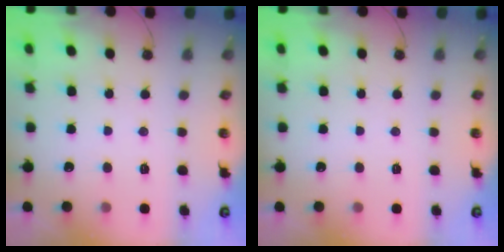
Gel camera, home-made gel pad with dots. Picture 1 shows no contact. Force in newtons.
{"total": 0.0}